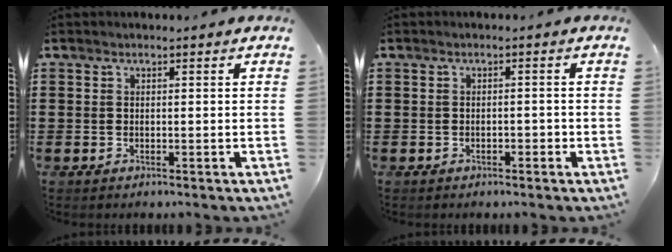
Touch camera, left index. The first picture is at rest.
{"total": 0.5, "force": [-0.3, 0.1, 0.4], "torque": [-0.009, -0.002, -0.005]}